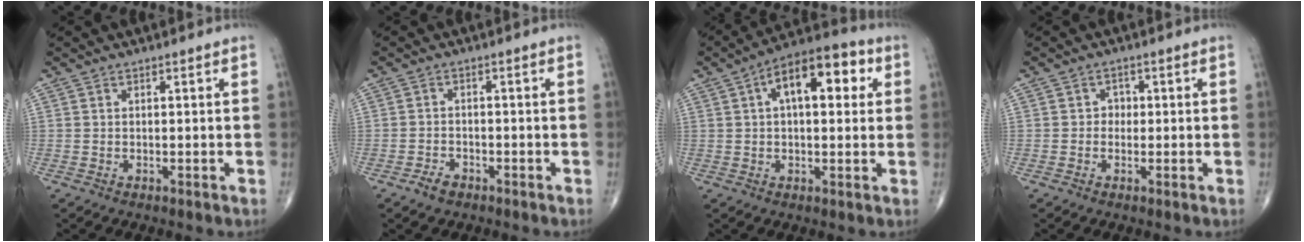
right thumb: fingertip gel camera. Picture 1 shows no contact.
{"total": 2.6, "force": [-1.8, 1.5, 1.1], "torque": [-0.022, 0.009, -0.030]}
{"total": 13.5, "force": [3.8, 6.6, 11.2], "torque": [-0.149, 0.028, 0.049]}
{"total": 1.8, "force": [-0.1, 1.7, 0.8], "torque": [0.003, 0.006, -0.008]}